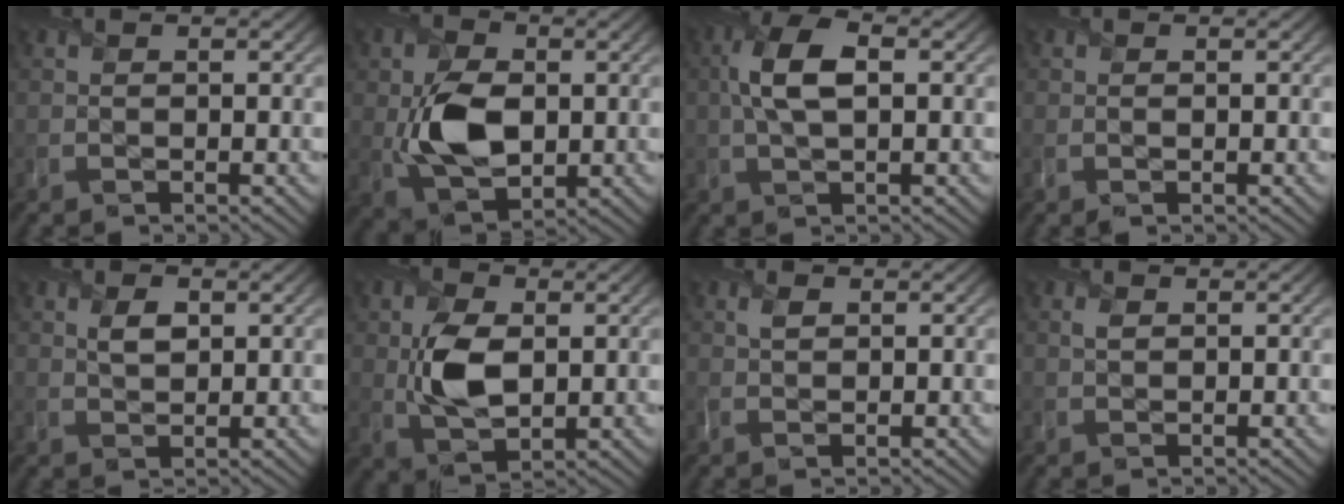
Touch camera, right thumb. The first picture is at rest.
{"total": 8.0, "force": [0.0, 5.4, 5.9], "torque": [-0.124, -0.007, -0.001]}
{"total": 6.3, "force": [0.8, 2.8, 5.5], "torque": [-0.125, 0.009, 0.011]}
{"total": 0.5, "force": [0.3, -0.3, -0.3], "torque": [0.010, 0.000, 0.006]}
{"total": 2.4, "force": [1.0, 1.4, 1.6], "torque": [-0.035, -0.002, 0.019]}
{"total": 6.4, "force": [0.9, 4.1, 4.9], "torque": [-0.104, -0.003, 0.018]}
{"total": 1.0, "force": [0.9, 0.3, 0.3], "torque": [-0.007, 0.003, 0.018]}
{"total": 0.9, "force": [0.5, 0.5, 0.5], "torque": [-0.013, -0.001, 0.010]}